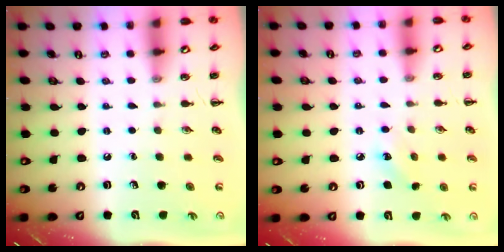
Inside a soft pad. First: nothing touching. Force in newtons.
{"total": 5.1, "press": 4.9, "slide": 1.4}